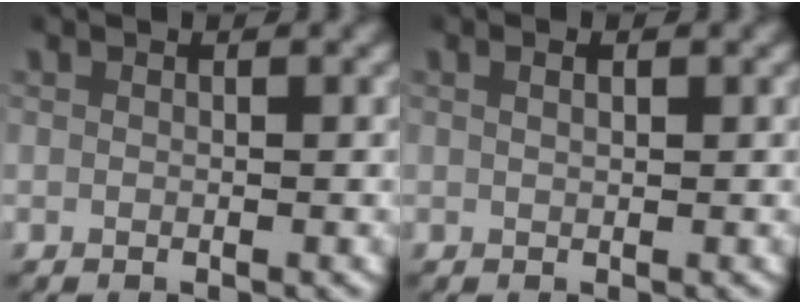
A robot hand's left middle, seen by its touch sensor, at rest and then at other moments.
{"total": 0.6, "force": [0.3, 0.2, 0.5], "torque": [-0.006, 0.000, 0.004]}